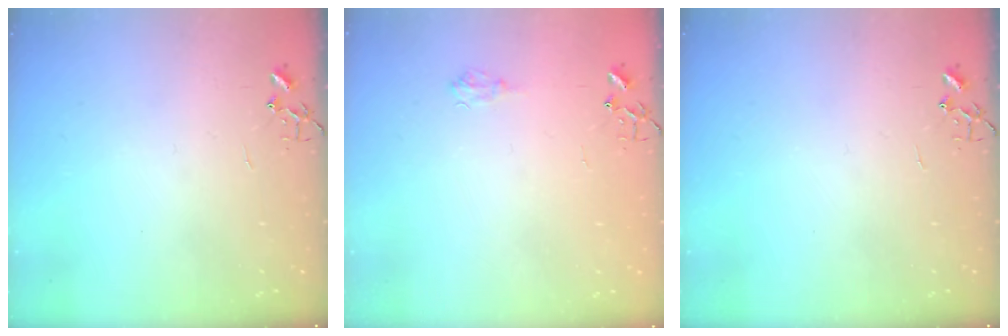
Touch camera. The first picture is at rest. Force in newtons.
{"total": 6.1, "press": 6.1, "slide": 0.8}
{"total": 0.0}